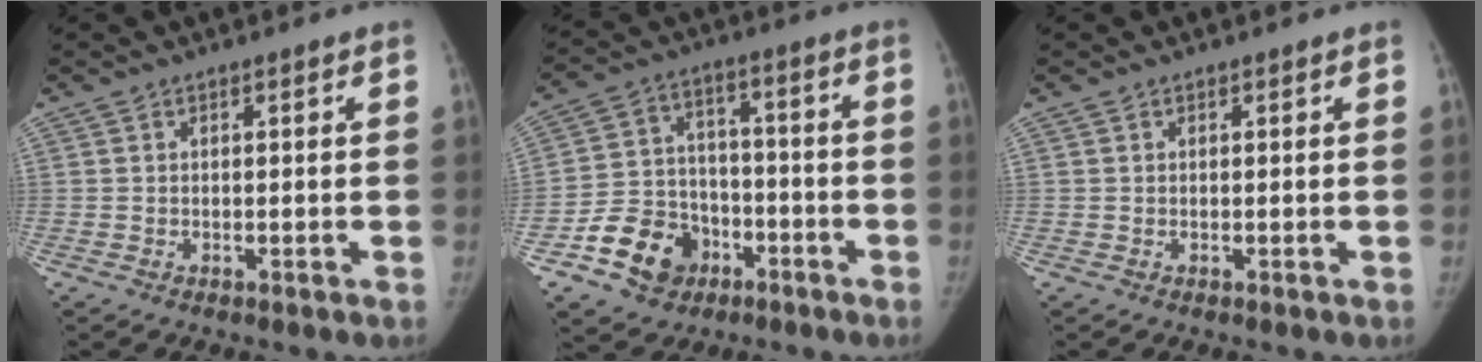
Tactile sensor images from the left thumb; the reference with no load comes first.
{"total": 12.9, "force": [-6.5, 10.0, 4.8], "torque": [-0.052, 0.054, -0.106]}
{"total": 0.0}